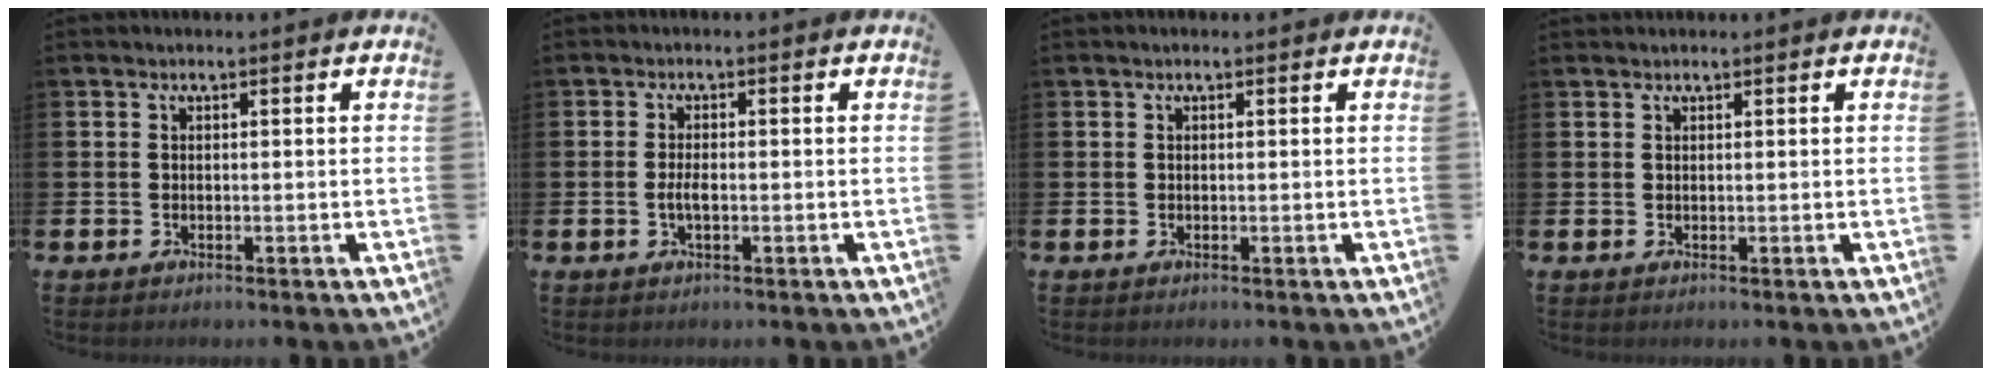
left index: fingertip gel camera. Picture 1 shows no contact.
{"total": 1.8, "force": [-0.4, 0.7, 1.6], "torque": [-0.030, 0.000, -0.008]}
{"total": 0.0}
{"total": 0.6, "force": [0.6, 0.1, 0.0], "torque": [0.000, 0.001, 0.011]}